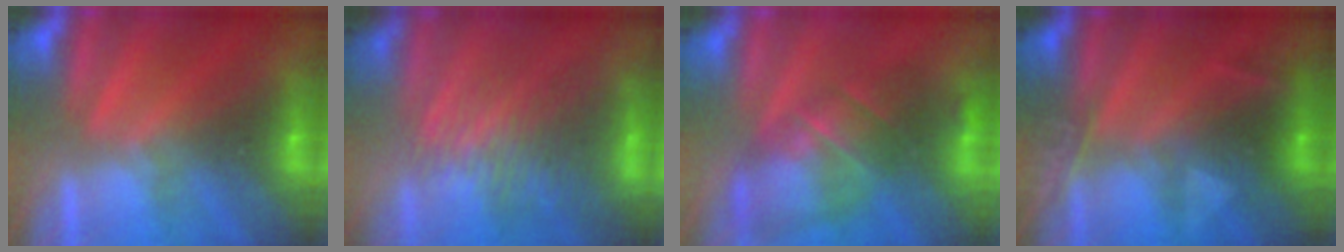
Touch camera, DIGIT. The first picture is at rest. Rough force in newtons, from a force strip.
{"total": 3.2}
{"total": 5.9}
{"total": 2.5}